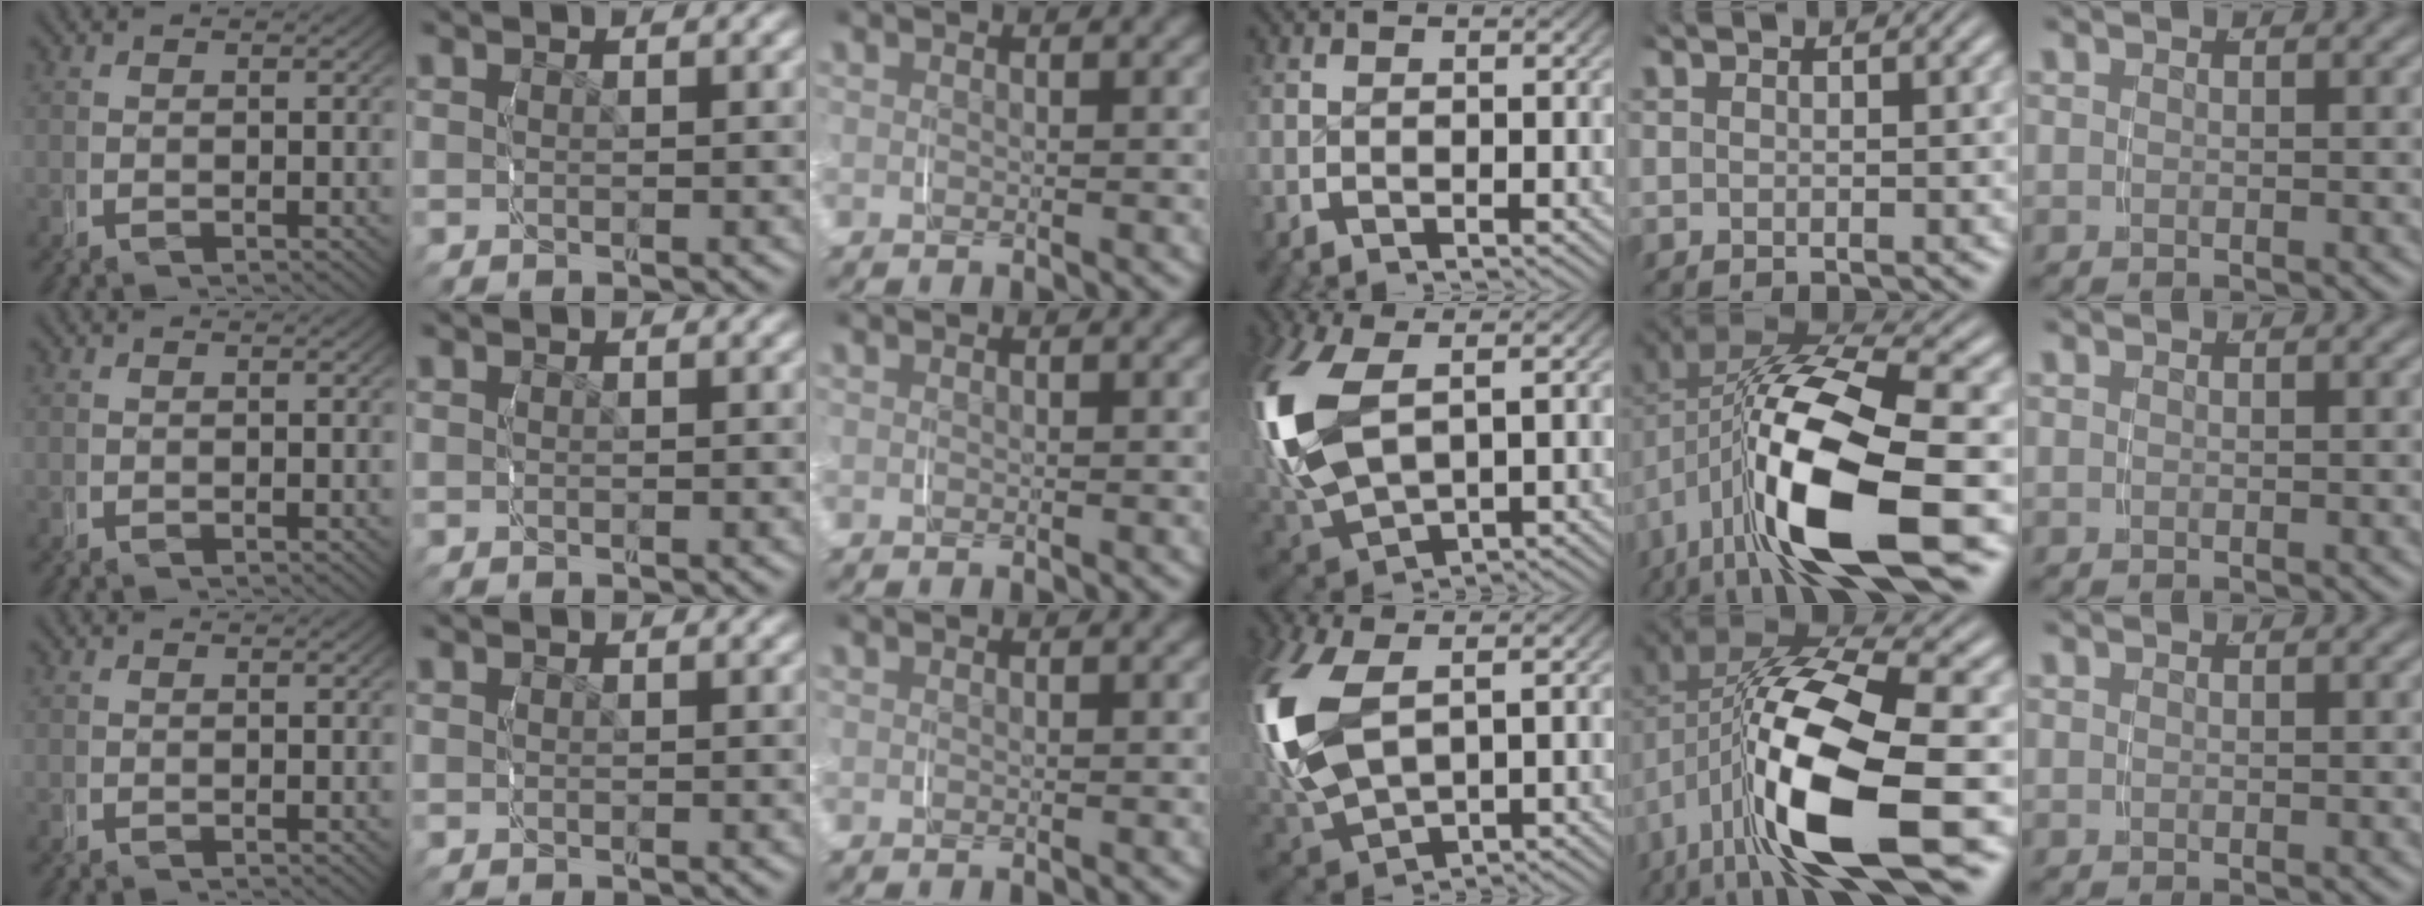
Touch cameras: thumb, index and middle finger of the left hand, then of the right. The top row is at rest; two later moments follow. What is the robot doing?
{"motion": "grasp_and_lifting", "object": "knife"}